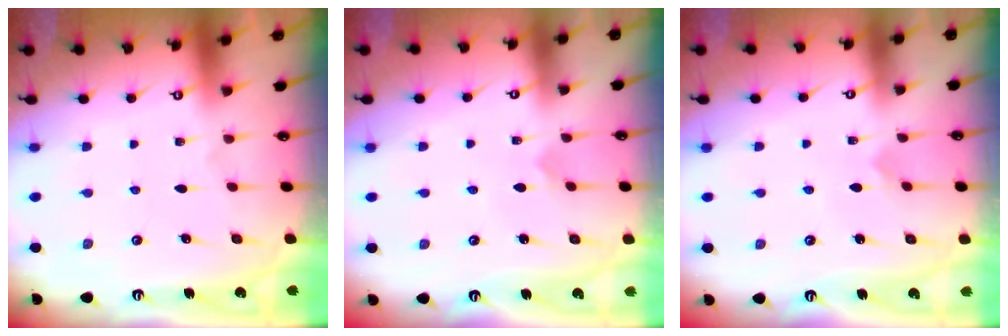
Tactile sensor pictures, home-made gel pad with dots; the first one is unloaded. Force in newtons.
{"total": 2.7, "press": 2.7, "slide": 0.3}
{"total": 2.7, "press": 2.7, "slide": 0.3}